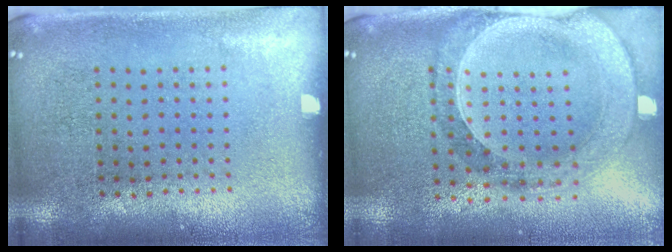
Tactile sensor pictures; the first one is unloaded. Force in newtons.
{"total": 1.5, "press": 1.4, "slide": 0.3}